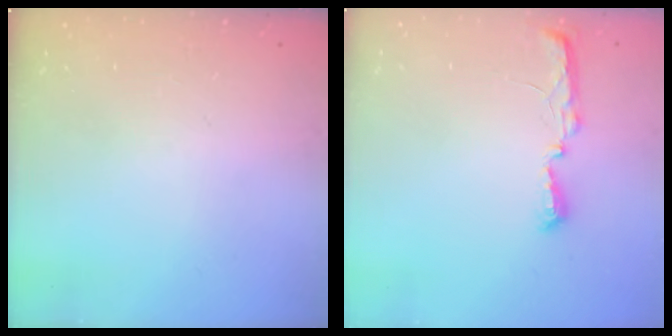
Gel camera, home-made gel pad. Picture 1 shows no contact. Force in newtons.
{"total": 5.4, "press": 5.3, "slide": 0.7}